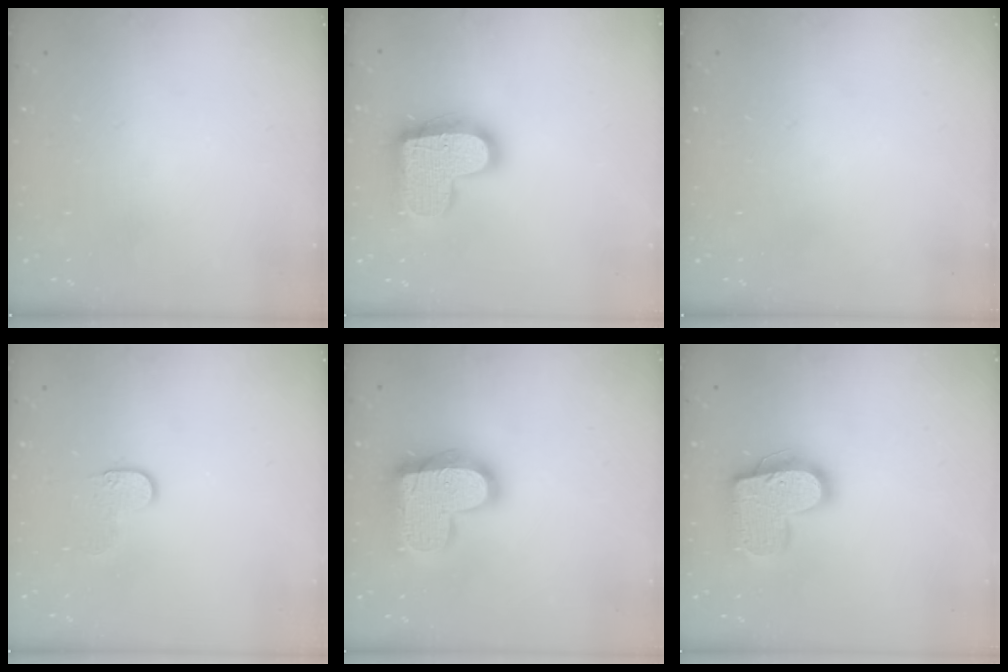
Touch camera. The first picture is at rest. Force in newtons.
{"total": 17.7, "press": 17.6, "slide": 1.3}
{"total": 0.0}
{"total": 5.6, "press": 5.6, "slide": 0.5}
{"total": 19.2, "press": 19.2, "slide": 1.3}
{"total": 16.4, "press": 16.4, "slide": 1.0}